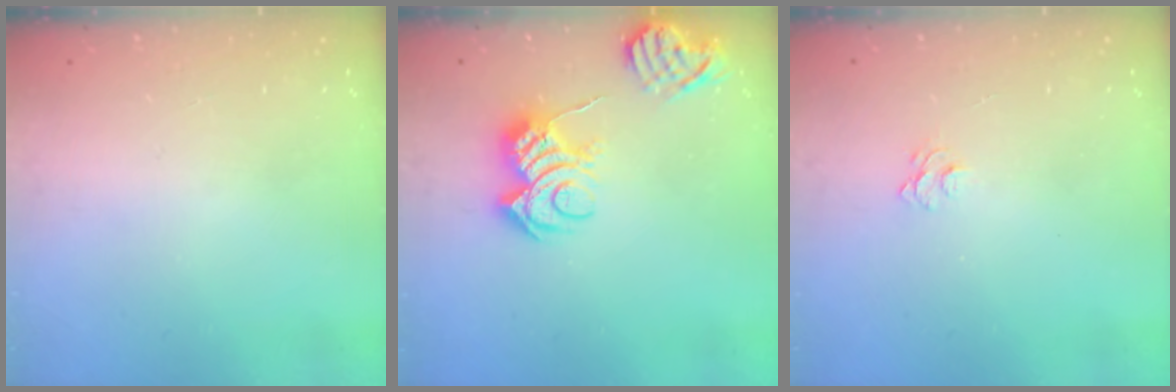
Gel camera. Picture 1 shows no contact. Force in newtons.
{"total": 10.9, "press": 10.8, "slide": 1.1}
{"total": 3.5, "press": 3.5, "slide": 0.3}